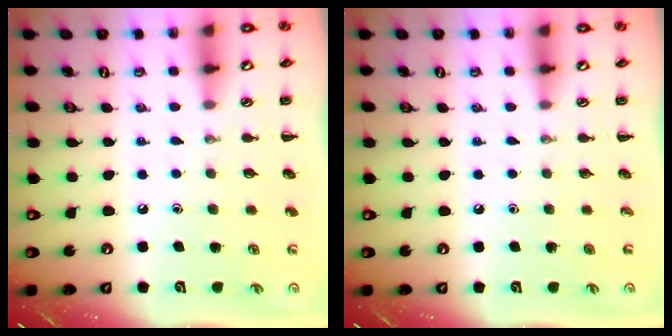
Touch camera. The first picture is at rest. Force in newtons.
{"total": 0.0}